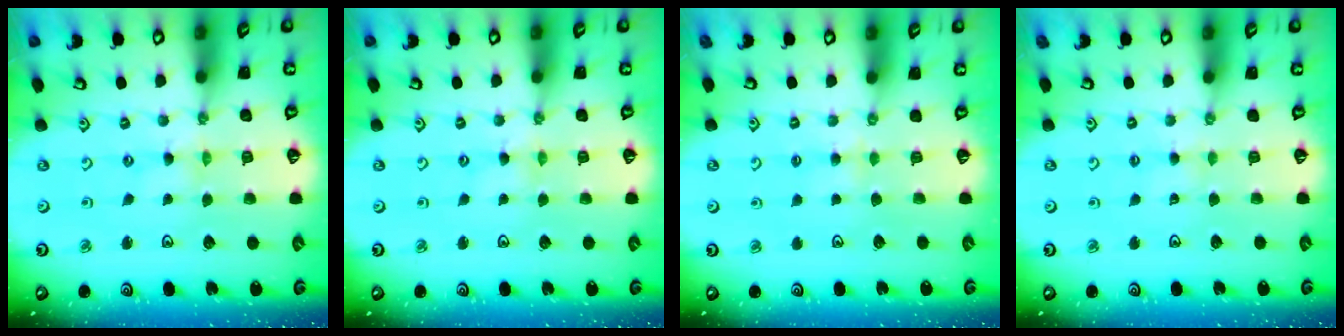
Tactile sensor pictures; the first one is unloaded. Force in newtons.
{"total": 2.2, "press": 2.2, "slide": 0.4}
{"total": 3.4, "press": 3.4, "slide": 0.5}
{"total": 2.0, "press": 2.0, "slide": 0.3}